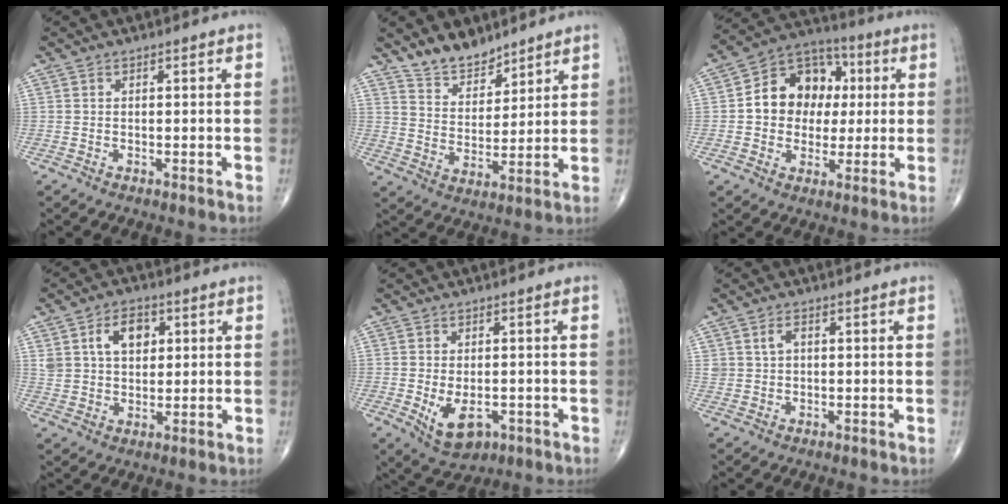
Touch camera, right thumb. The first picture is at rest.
{"total": 8.3, "force": [6.9, 4.0, 2.4], "torque": [-0.010, -0.056, 0.131]}
{"total": 14.1, "force": [1.4, 11.4, 8.2], "torque": [-0.080, 0.021, 0.014]}
{"total": 9.1, "force": [3.2, 6.2, 5.8], "torque": [-0.072, -0.004, 0.058]}
{"total": 7.1, "force": [-2.0, 4.3, 5.3], "torque": [-0.078, -0.003, -0.017]}
{"total": 2.6, "force": [0.8, 1.8, 1.7], "torque": [-0.027, 0.001, 0.018]}